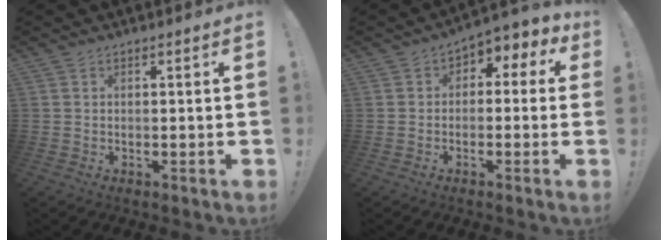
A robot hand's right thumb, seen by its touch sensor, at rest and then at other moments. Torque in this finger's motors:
{"motor_torque": [0.04, 0.04, 0.00, 0.04, 0.16]}